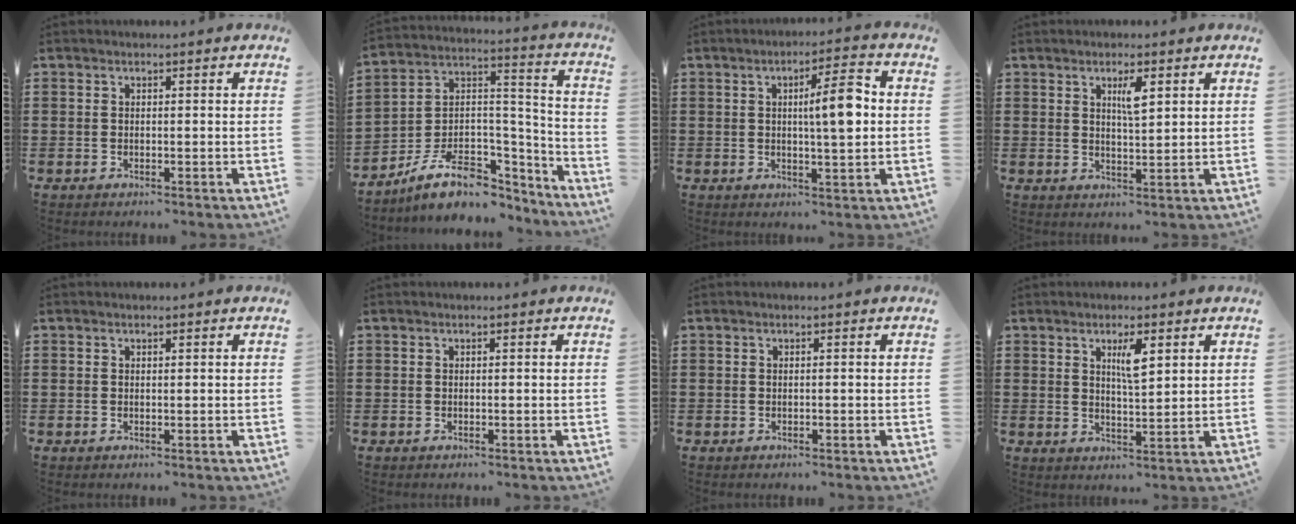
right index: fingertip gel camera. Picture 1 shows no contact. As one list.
[{"total": 10.4, "force": [-7.0, 5.5, 5.4], "torque": [-0.116, 0.018, -0.127]}, {"total": 7.2, "force": [0.8, 1.3, 7.0], "torque": [-0.113, -0.002, 0.007]}, {"total": 3.3, "force": [1.5, 0.7, 2.9], "torque": [-0.044, -0.002, 0.019]}, {"total": 0.0}, {"total": 0.0}, {"total": 0.0}, {"total": 3.9, "force": [1.8, 0.9, 3.4], "torque": [-0.056, -0.001, 0.025]}]